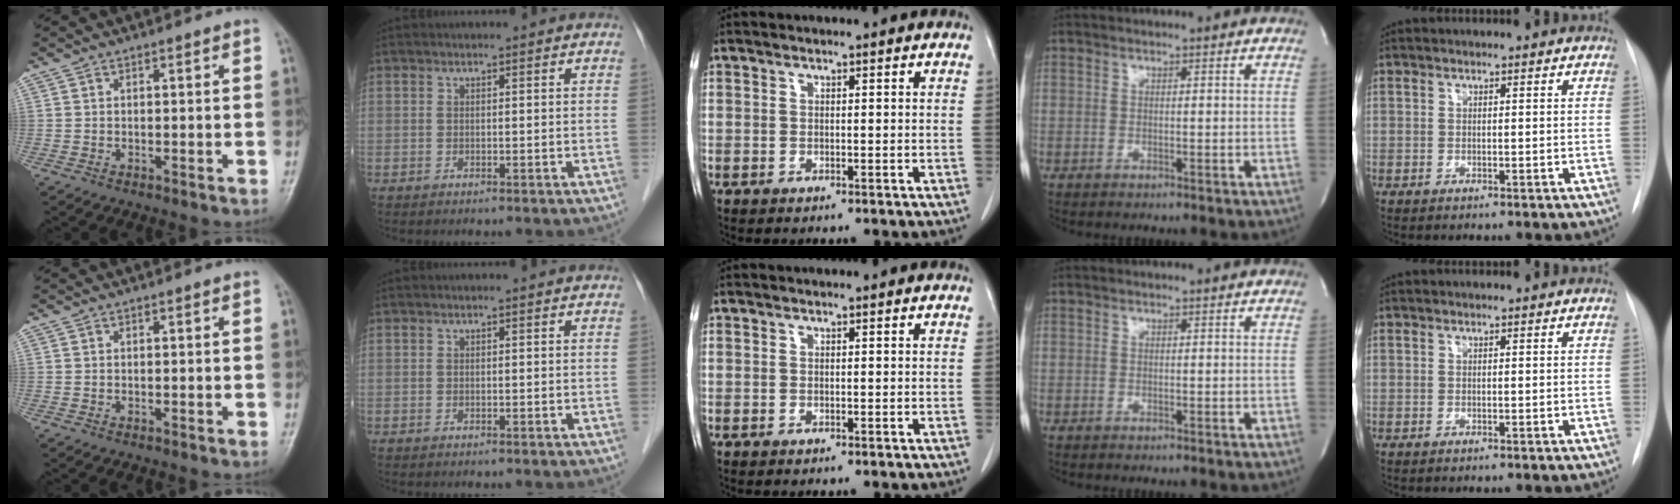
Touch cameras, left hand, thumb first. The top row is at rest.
{}